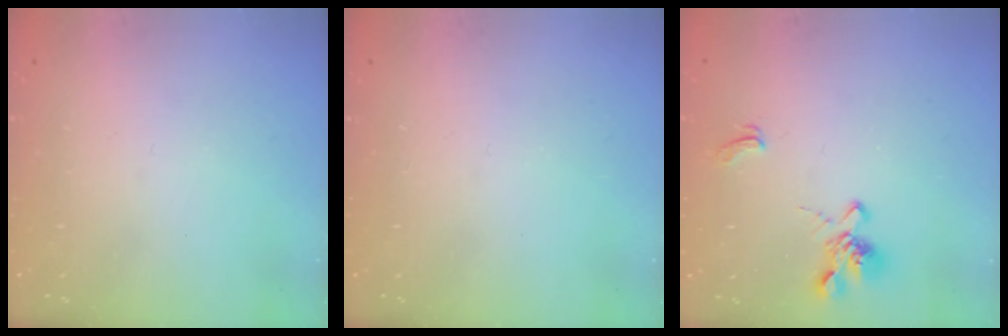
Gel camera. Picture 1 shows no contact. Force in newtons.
{"total": 0.0}
{"total": 2.4, "press": 2.0, "slide": 1.2}